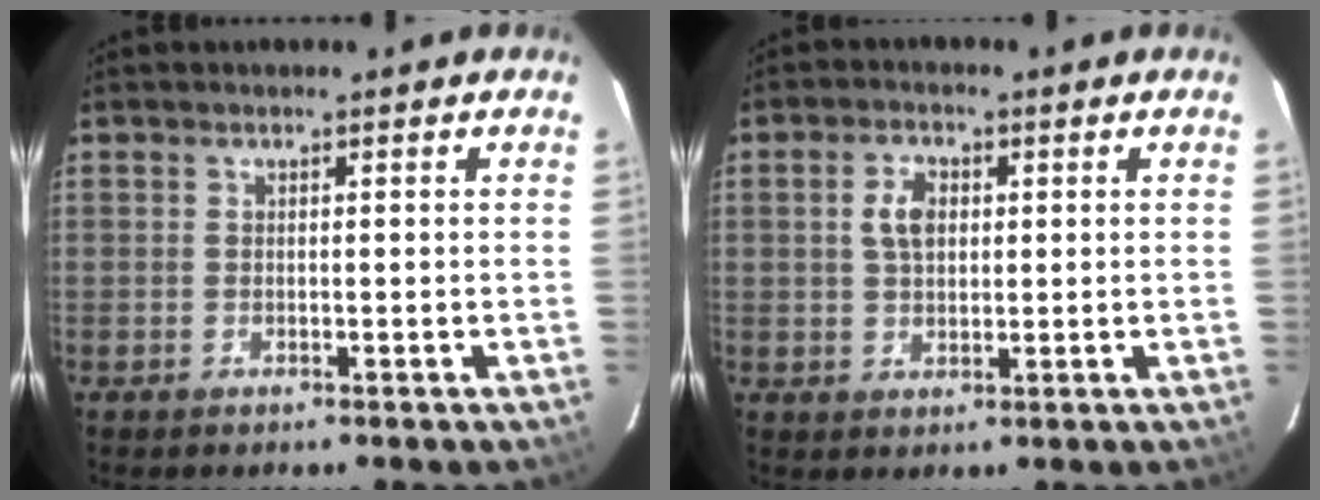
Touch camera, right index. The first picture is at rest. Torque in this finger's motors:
{"motor_torque": [0.07, -0.04, 0.15, 0.06]}